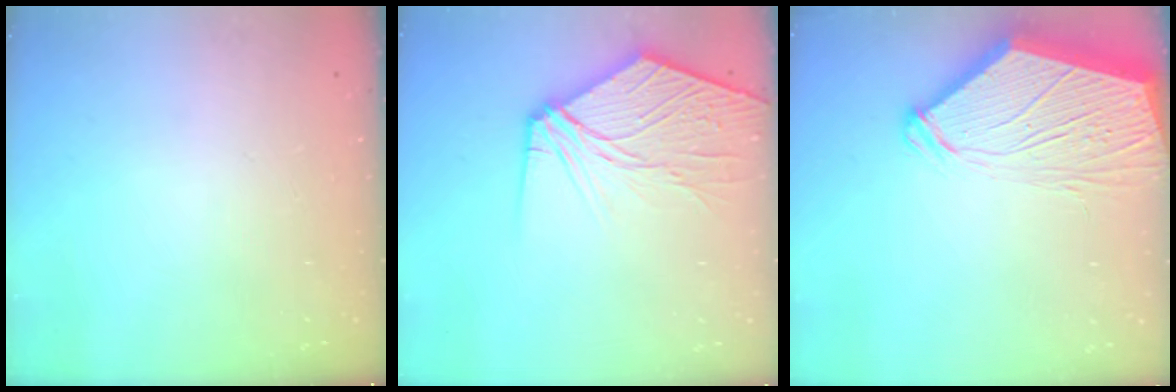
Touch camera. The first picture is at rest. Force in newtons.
{"total": 11.4, "press": 11.2, "slide": 1.9}
{"total": 13.8, "press": 13.6, "slide": 2.0}